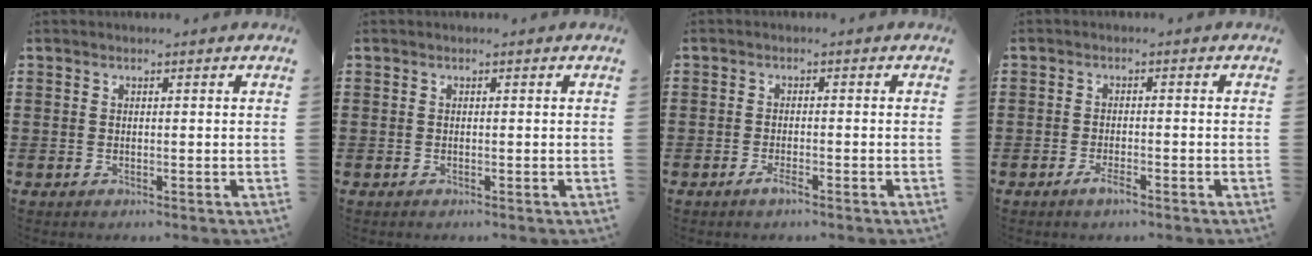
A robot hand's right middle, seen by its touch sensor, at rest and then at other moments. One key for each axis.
{"total": 0.0}
{"total": 1.8, "fx": -1.2, "fy": 0.4, "fz": 1.3, "tx": -0.031, "ty": -0.004, "tz": -0.025}
{"total": 2.1, "fx": -1.4, "fy": 0.5, "fz": 1.5, "tx": -0.035, "ty": -0.004, "tz": -0.028}